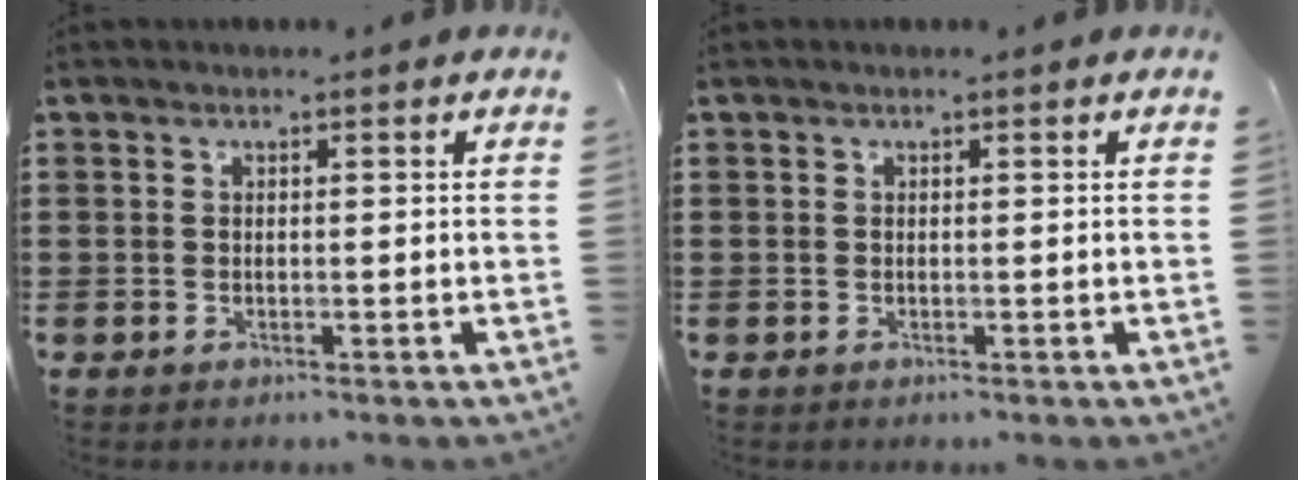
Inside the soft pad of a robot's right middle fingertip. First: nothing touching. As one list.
[{"total": 0.0}]